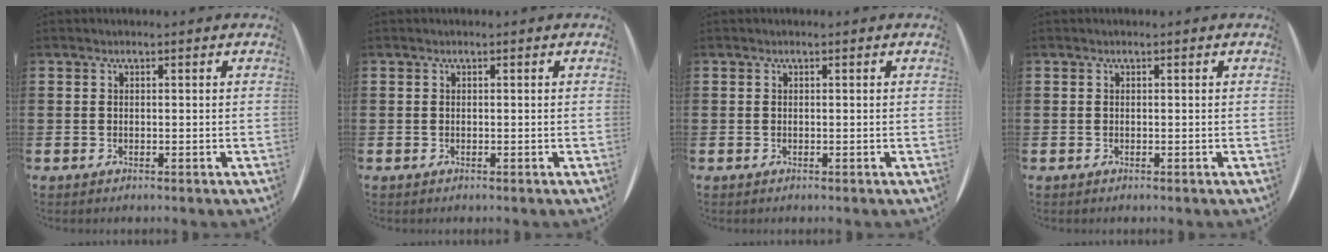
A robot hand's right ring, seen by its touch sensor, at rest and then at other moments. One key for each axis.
{"total": 0.0}
{"total": 0.0}
{"total": 0.0}